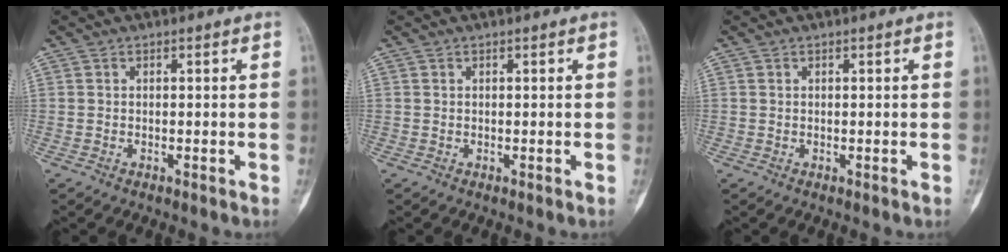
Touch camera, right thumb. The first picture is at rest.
{"total": 0.0}
{"total": 0.0}